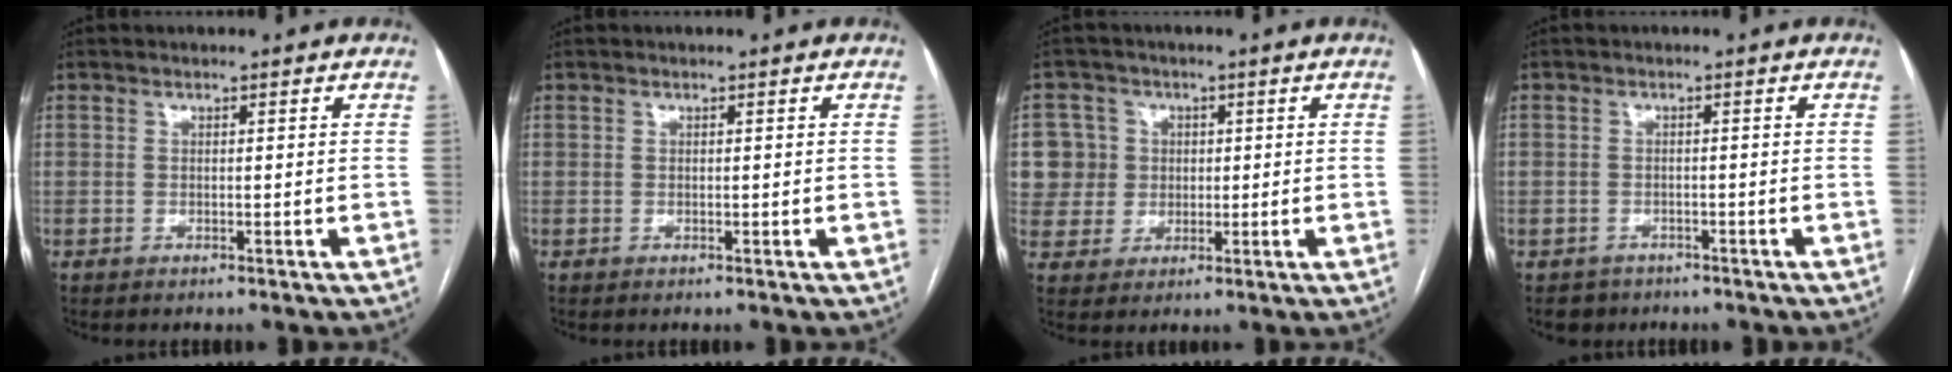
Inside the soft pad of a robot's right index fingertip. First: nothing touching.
{"total": 0.0}
{"total": 7.5, "force": [1.4, 7.4, 0.3], "torque": [-0.008, 0.026, 0.034]}
{"total": 3.0, "force": [-1.9, 2.3, -0.2], "torque": [-0.001, 0.008, -0.031]}